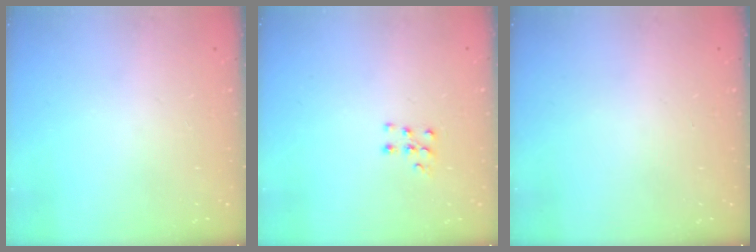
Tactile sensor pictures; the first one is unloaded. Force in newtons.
{"total": 6.1, "press": 6.0, "slide": 0.5}
{"total": 0.0}